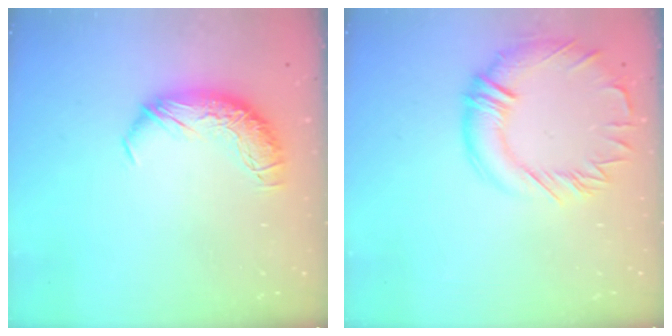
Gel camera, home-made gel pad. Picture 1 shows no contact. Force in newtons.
{"total": 4.0, "press": 3.7, "slide": 1.5}